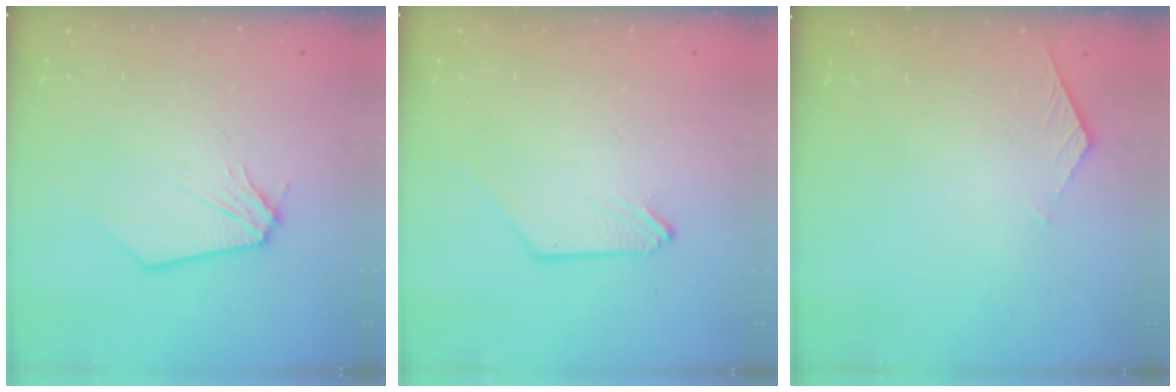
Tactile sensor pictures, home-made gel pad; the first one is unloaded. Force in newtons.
{"total": 0.0}
{"total": 4.0, "press": 4.0, "slide": 0.4}